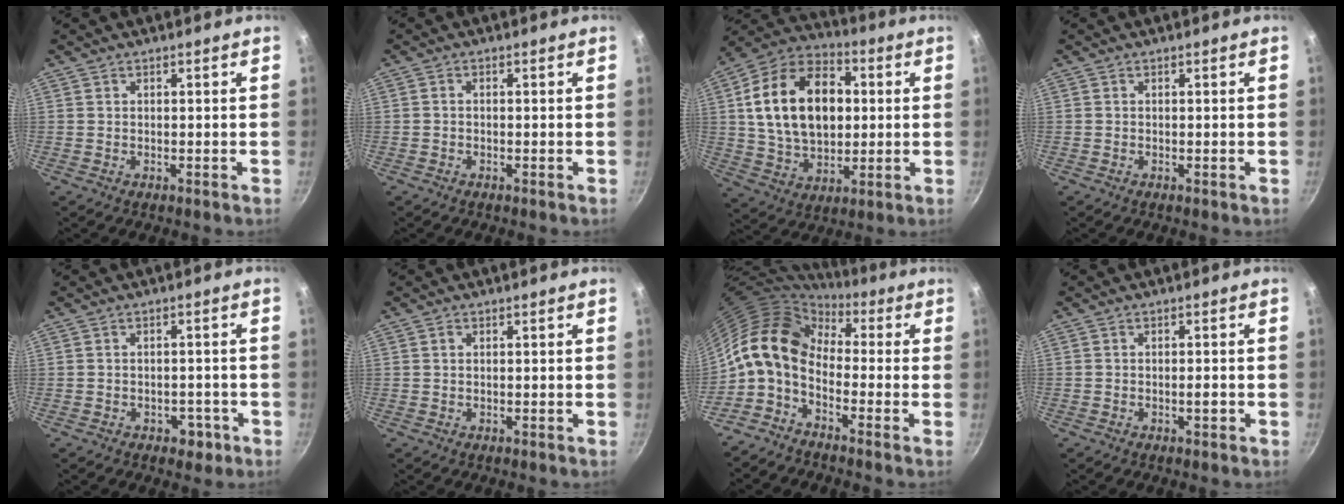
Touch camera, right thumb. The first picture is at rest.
{"total": 0.7, "force": [-0.4, 0.4, 0.4], "torque": [-0.011, 0.006, -0.008]}
{"total": 21.6, "force": [3.0, 14.5, 15.7], "torque": [-0.242, 0.015, 0.046]}
{"total": 0.0}
{"total": 3.6, "force": [-1.8, 2.5, 1.8], "torque": [-0.006, 0.020, -0.010]}
{"total": 0.7, "force": [0.2, 0.5, 0.5], "torque": [-0.009, 0.003, 0.002]}
{"total": 12.0, "force": [-1.1, 7.7, 9.0], "torque": [-0.151, 0.036, -0.043]}
{"total": 1.6, "force": [-0.7, 0.6, 1.2], "torque": [-0.017, 0.007, -0.012]}